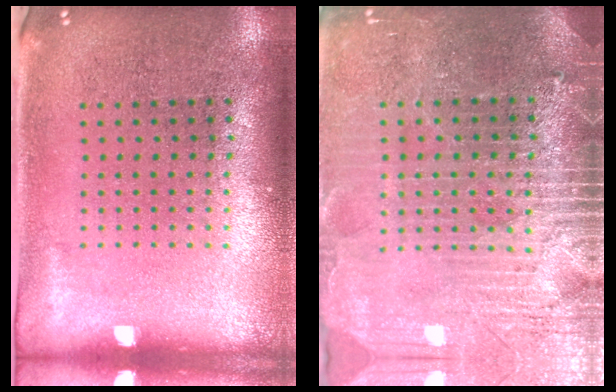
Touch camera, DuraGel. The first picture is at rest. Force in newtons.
{"total": 3.7, "press": 3.5, "slide": 1.2}